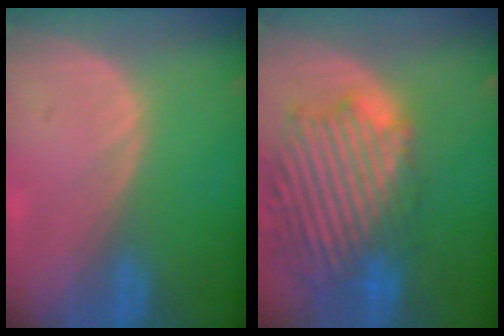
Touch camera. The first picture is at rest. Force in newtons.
{"total": 14.1, "press": 12.0, "slide": 7.3}